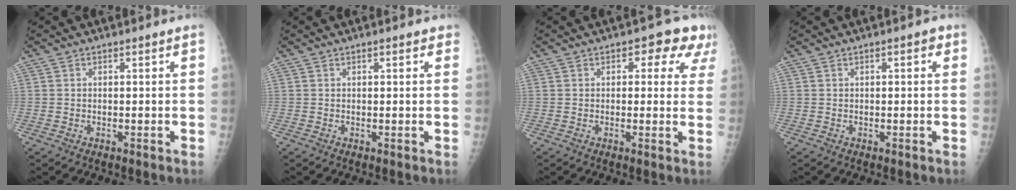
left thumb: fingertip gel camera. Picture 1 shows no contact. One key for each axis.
{"total": 1.3, "fx": 0.8, "fy": 0.5, "fz": 0.9, "tx": -0.010, "ty": 0.000, "tz": 0.007}
{"total": 6.9, "fx": 3.3, "fy": 4.1, "fz": 4.5, "tx": 0.002, "ty": -0.003, "tz": 0.027}
{"total": 1.7, "fx": 0.6, "fy": 0.6, "fz": 1.4, "tx": -0.015, "ty": 0.003, "tz": 0.005}